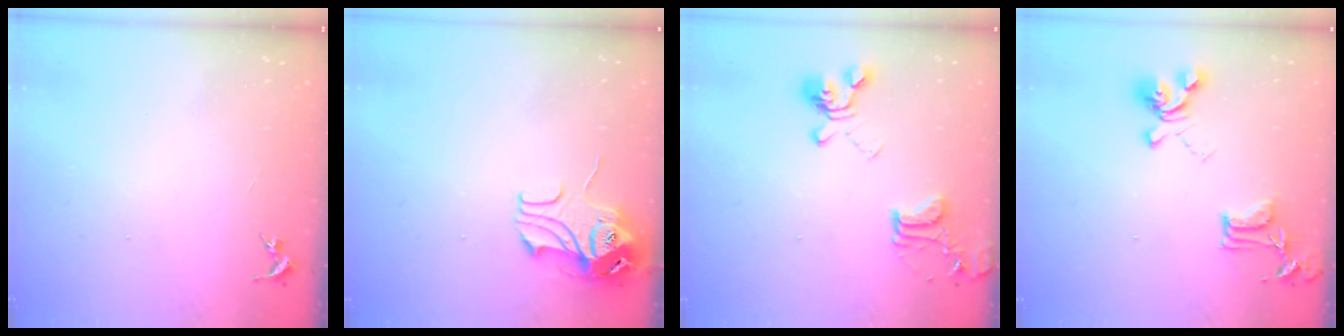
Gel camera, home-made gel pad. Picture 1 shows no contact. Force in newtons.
{"total": 10.9, "press": 10.9, "slide": 1.1}
{"total": 17.3, "press": 17.2, "slide": 1.8}
{"total": 15.9, "press": 15.9, "slide": 1.0}